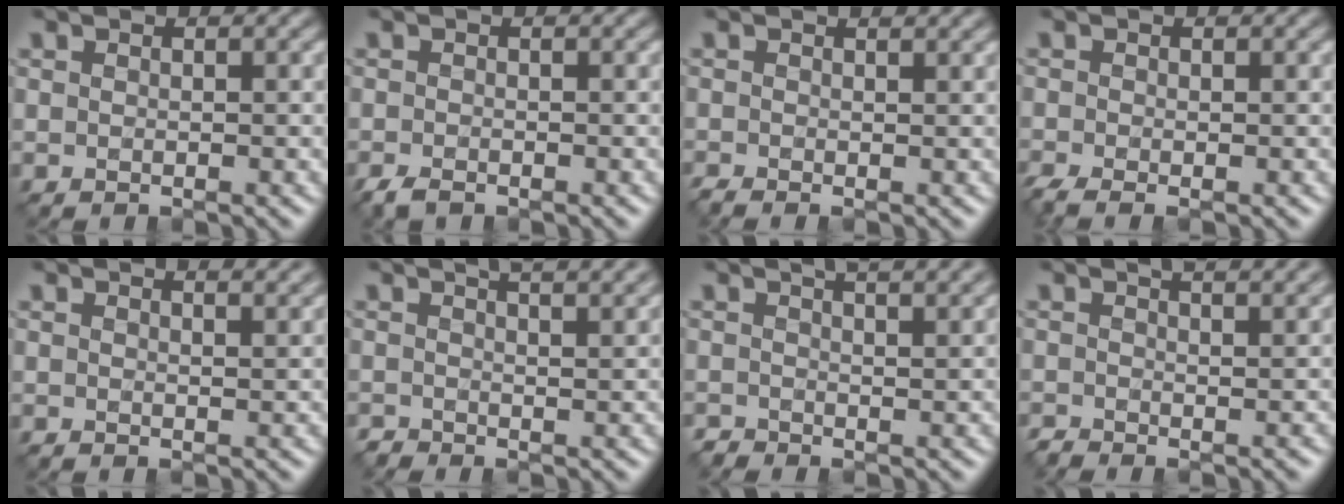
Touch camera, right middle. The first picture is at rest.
{"total": 1.5, "force": [-1.2, 0.5, 0.8], "torque": [-0.019, -0.005, -0.027]}
{"total": 1.4, "force": [-0.3, 0.4, 1.3], "torque": [-0.024, -0.004, -0.014]}
{"total": 2.1, "force": [-1.5, 0.5, 1.4], "torque": [-0.032, -0.012, -0.037]}
{"total": 2.5, "force": [2.0, 0.7, 1.2], "torque": [0.001, 0.006, 0.014]}
{"total": 3.3, "force": [1.6, 1.3, 2.6], "torque": [-0.019, 0.015, 0.001]}
{"total": 2.9, "force": [1.3, 1.1, 2.4], "torque": [-0.017, 0.010, 0.001]}
{"total": 3.2, "force": [0.8, 1.3, 2.7], "torque": [-0.022, 0.011, -0.007]}